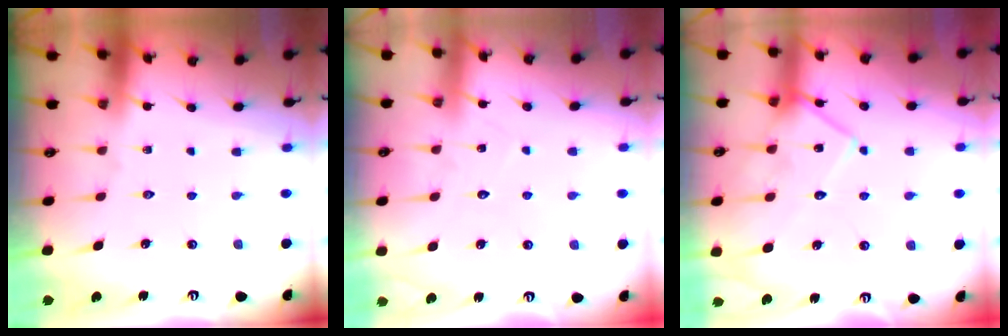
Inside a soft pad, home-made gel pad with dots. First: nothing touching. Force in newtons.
{"total": 5.2, "press": 5.2, "slide": 0.6}
{"total": 14.1, "press": 14.1, "slide": 1.1}